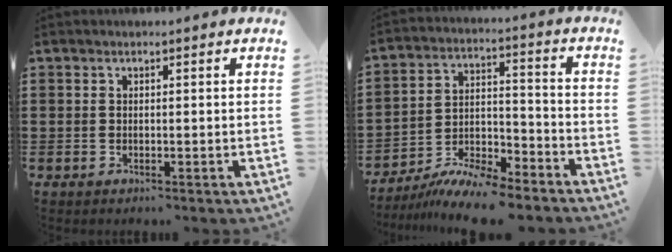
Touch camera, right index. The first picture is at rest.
{"total": 9.0, "force": [-8.3, 1.4, 3.2], "torque": [-0.058, 0.023, -0.161]}